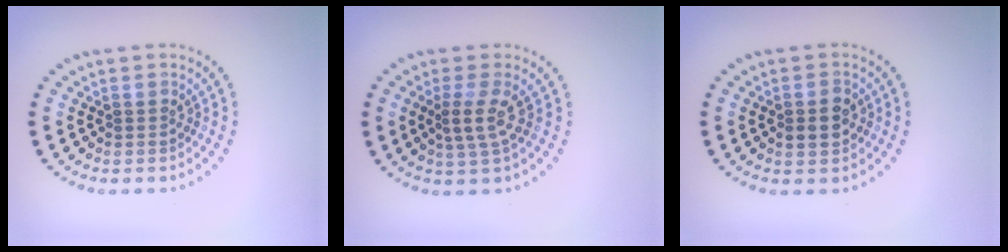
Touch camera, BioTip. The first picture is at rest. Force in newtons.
{"total": 2.3, "press": 1.8, "slide": 1.3}
{"total": 2.7, "press": 2.7, "slide": 0.2}